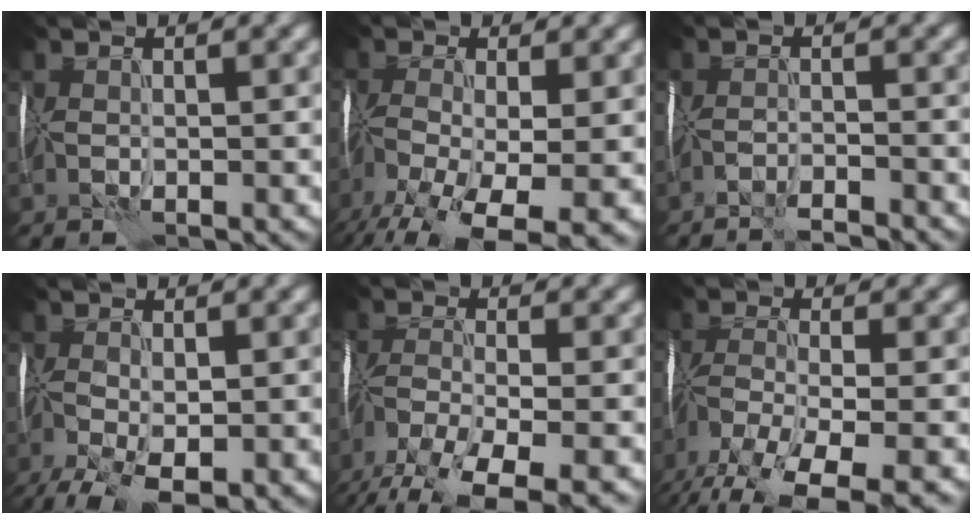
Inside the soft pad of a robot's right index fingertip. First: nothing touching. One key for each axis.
{"total": 12.2, "fx": -6.7, "fy": 4.9, "fz": 9.0, "tx": -0.190, "ty": -0.039, "tz": -0.091}
{"total": 3.9, "fx": -3.8, "fy": 0.2, "fz": 1.2, "tx": -0.019, "ty": 0.000, "tz": -0.058}
{"total": 7.4, "fx": -3.7, "fy": 3.3, "fz": 5.5, "tx": -0.118, "ty": -0.022, "tz": -0.059}
{"total": 10.1, "fx": -7.4, "fy": 2.8, "fz": 6.3, "tx": -0.123, "ty": -0.029, "tz": -0.127}
{"total": 11.2, "fx": -7.9, "fy": 3.3, "fz": 7.3, "tx": -0.146, "ty": -0.026, "tz": -0.131}